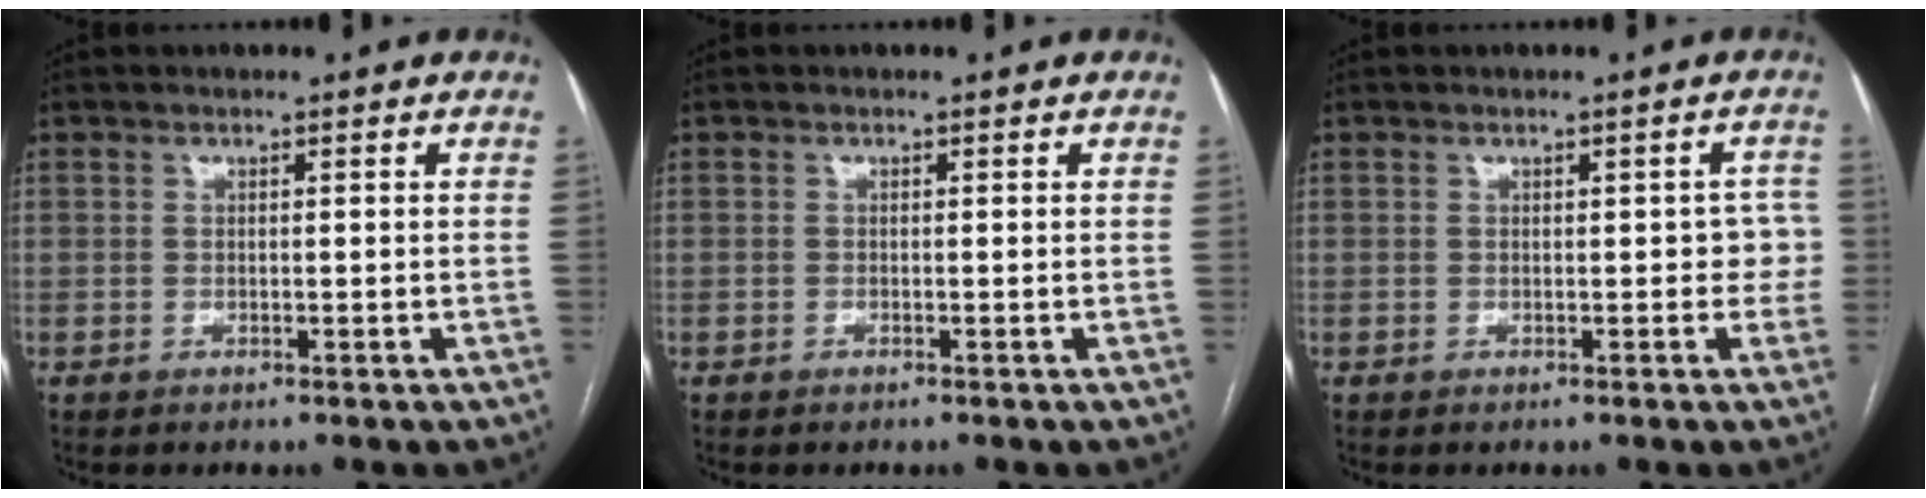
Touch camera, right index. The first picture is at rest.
{"total": 0.0}
{"total": 3.0, "force": [-0.1, 1.9, 2.3], "torque": [-0.010, 0.025, 0.000]}